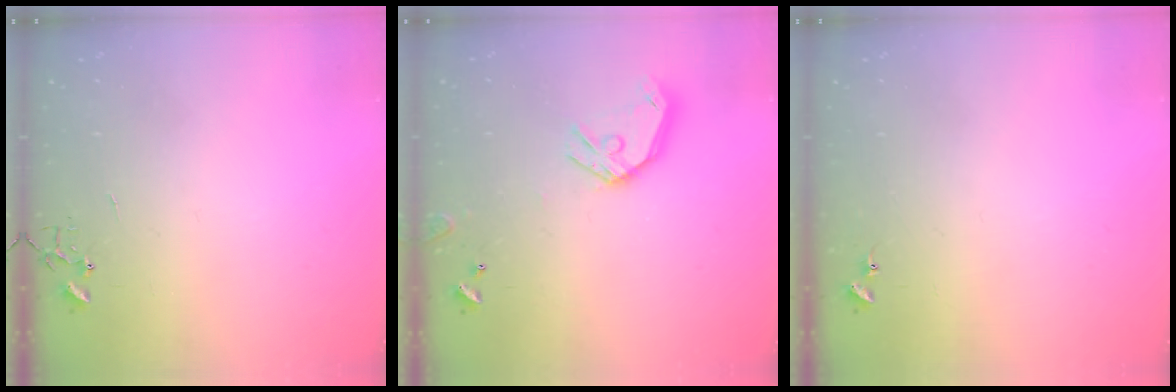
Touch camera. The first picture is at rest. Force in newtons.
{"total": 13.0, "press": 12.9, "slide": 1.9}
{"total": 6.8, "press": 6.7, "slide": 0.5}